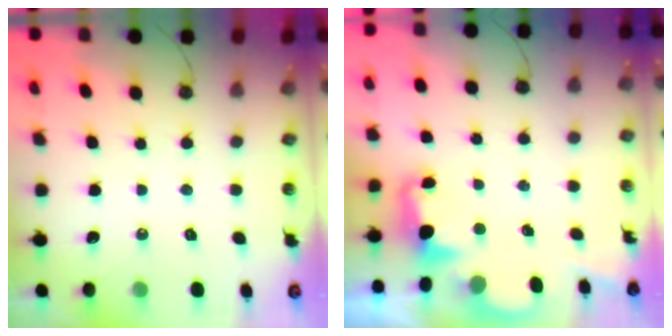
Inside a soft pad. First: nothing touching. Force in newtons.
{"total": 2.5, "press": 2.4, "slide": 0.6}